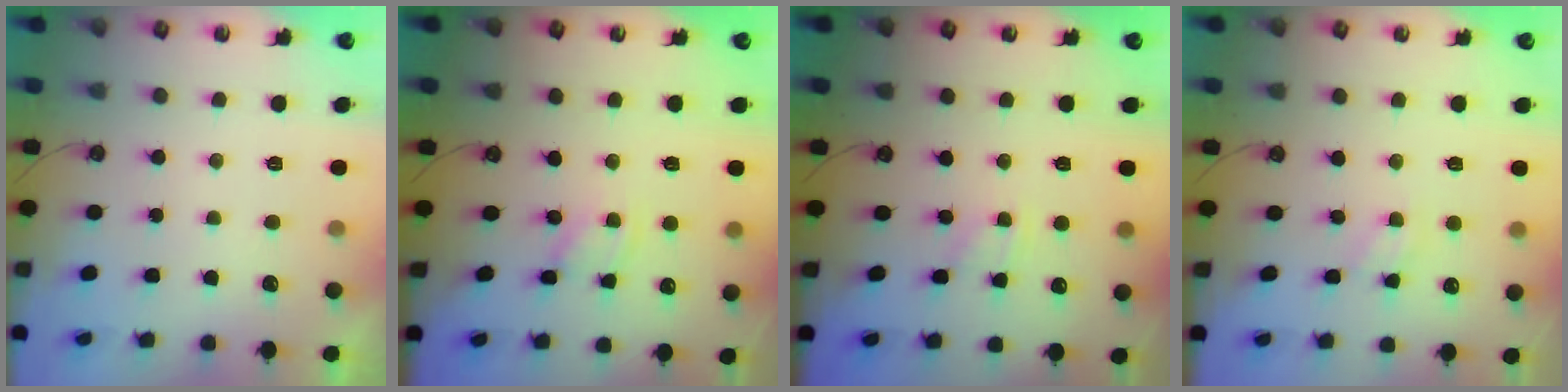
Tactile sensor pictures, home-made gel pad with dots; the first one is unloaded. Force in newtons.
{"total": 3.0, "press": 3.0, "slide": 0.4}
{"total": 2.2, "press": 2.1, "slide": 0.4}
{"total": 2.4, "press": 2.4, "slide": 0.4}